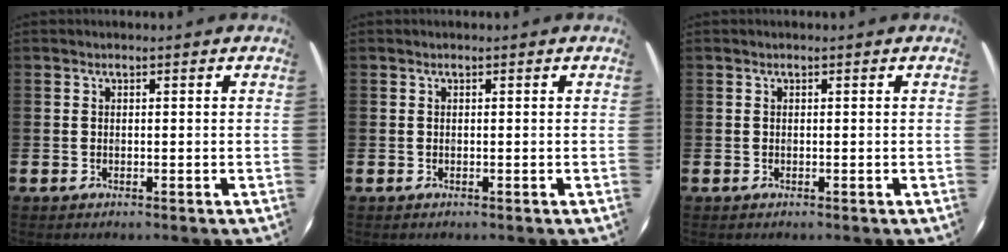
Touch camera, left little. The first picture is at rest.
{"total": 0.0}
{"total": 0.0}